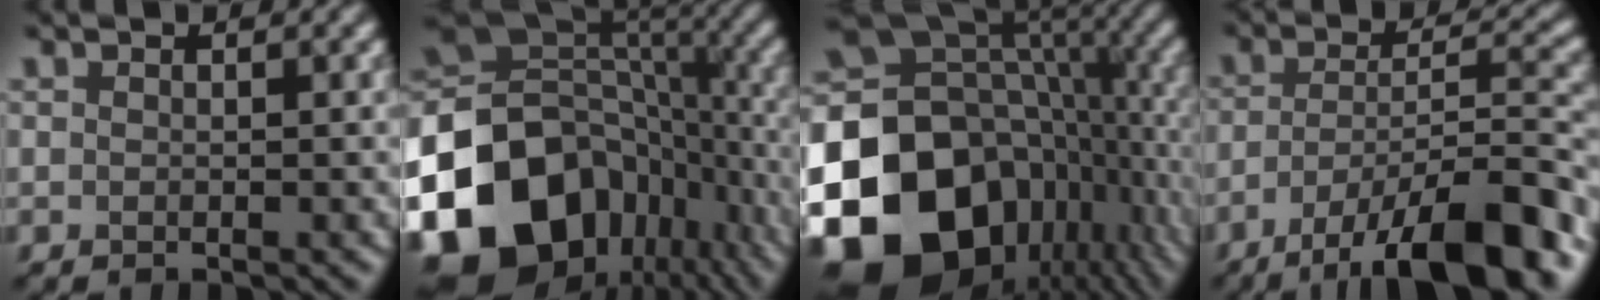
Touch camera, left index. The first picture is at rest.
{"total": 18.5, "force": [-8.3, 13.7, 9.3], "torque": [-0.218, -0.020, -0.141]}
{"total": 21.4, "force": [-6.8, 16.3, 12.0], "torque": [-0.252, -0.007, -0.112]}
{"total": 11.9, "force": [-7.5, 3.0, 8.7], "torque": [-0.133, 0.002, -0.129]}